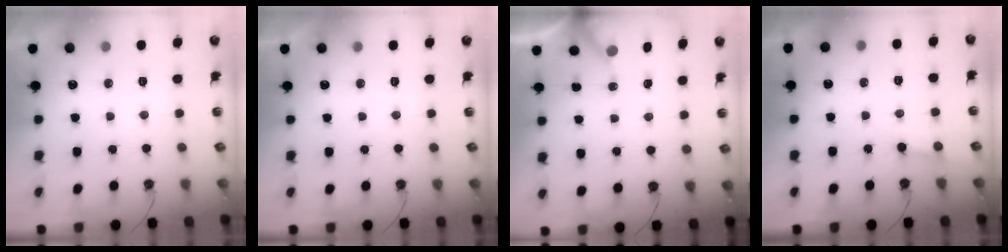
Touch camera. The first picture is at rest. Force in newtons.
{"total": 0.0}
{"total": 4.1, "press": 4.0, "slide": 0.2}
{"total": 2.9, "press": 2.9, "slide": 0.2}